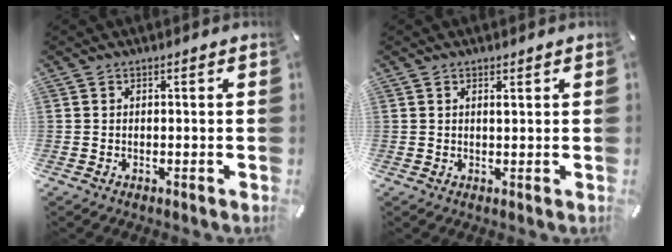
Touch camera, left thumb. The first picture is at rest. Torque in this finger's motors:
{"motor_torque": [-0.01, -0.39, 0.05, 0.12, -0.02]}